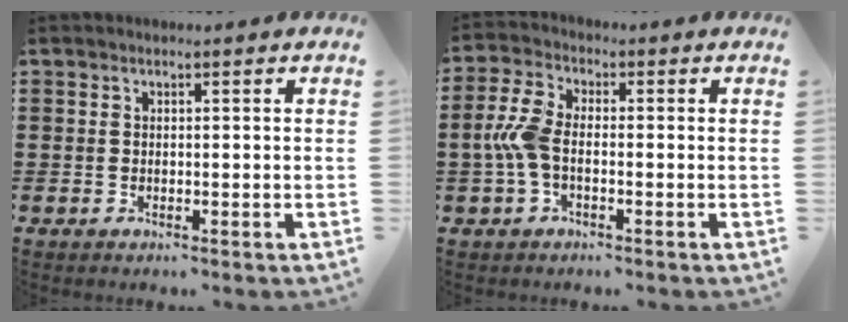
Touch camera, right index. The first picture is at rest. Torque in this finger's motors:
{"motor_torque": [1.19, -0.09, 0.65, 0.21]}